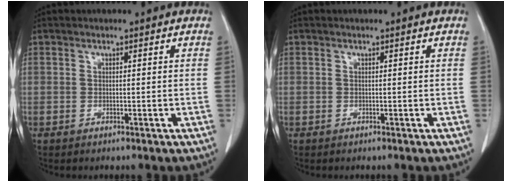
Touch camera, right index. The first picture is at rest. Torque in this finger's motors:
{"motor_torque": [0.00, 0.00, 0.00, 0.00]}